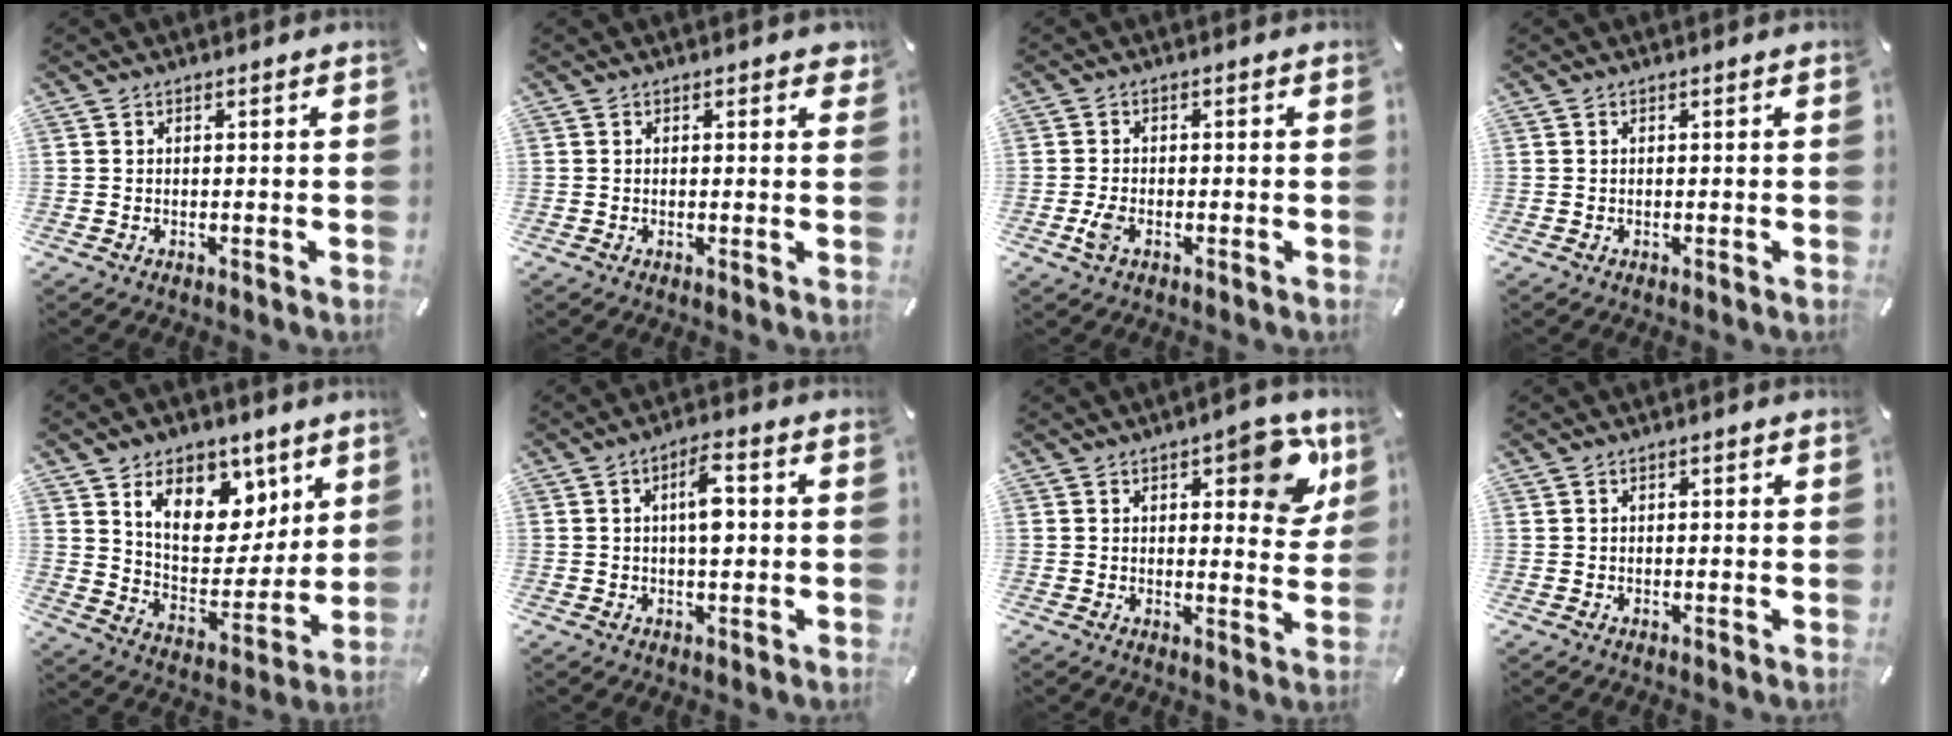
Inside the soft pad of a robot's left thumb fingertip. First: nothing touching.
{"total": 1.0, "force": [0.5, 0.6, 0.7], "torque": [0.000, -0.003, 0.004]}
{"total": 3.1, "force": [-1.3, 1.6, 2.4], "torque": [-0.060, -0.003, -0.027]}
{"total": 0.0}
{"total": 15.4, "force": [8.7, 10.4, 7.2], "torque": [-0.107, -0.054, 0.158]}
{"total": 7.0, "force": [0.8, 3.0, 6.3], "torque": [-0.096, 0.005, 0.008]}
{"total": 12.4, "force": [6.1, 5.3, 9.4], "torque": [-0.106, -0.029, 0.096]}
{"total": 0.6, "force": [0.2, 0.4, 0.3], "torque": [-0.006, 0.004, 0.003]}